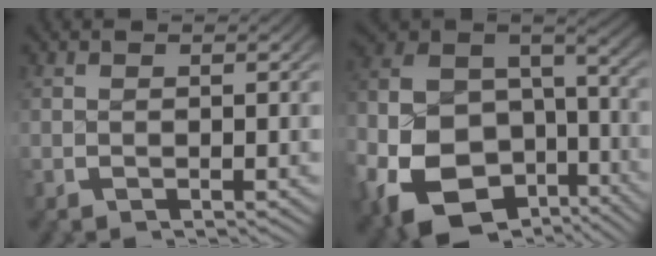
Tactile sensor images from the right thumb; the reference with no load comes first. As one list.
[{"total": 18.5, "force": [-4.4, 14.1, 11.2], "torque": [-0.267, -0.070, -0.045]}]